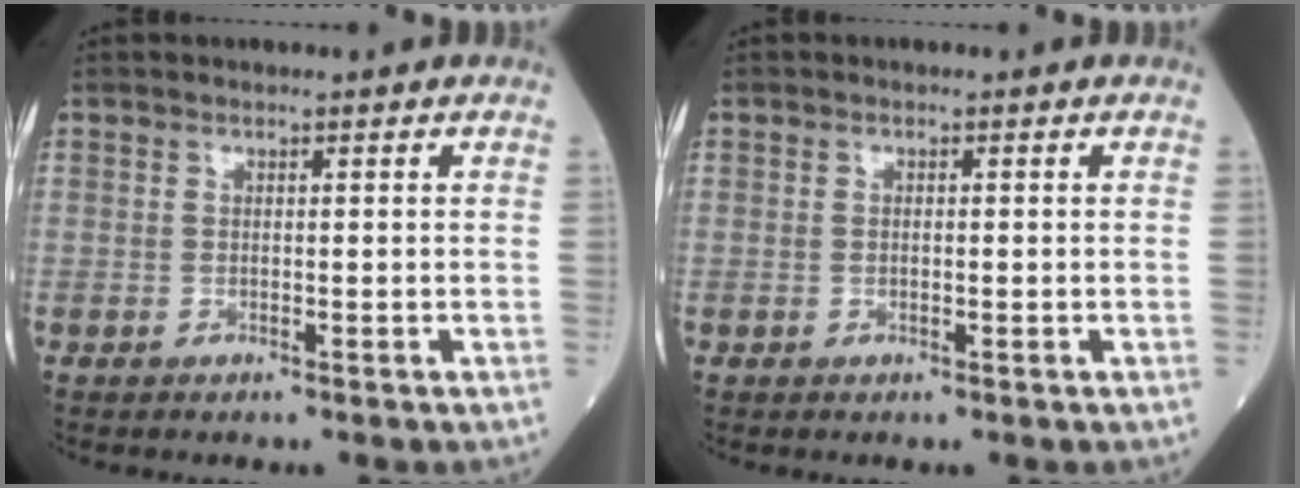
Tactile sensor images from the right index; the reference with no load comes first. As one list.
[{"total": 0.7, "force": [-0.1, 0.3, 0.7], "torque": [-0.014, -0.001, -0.001]}]